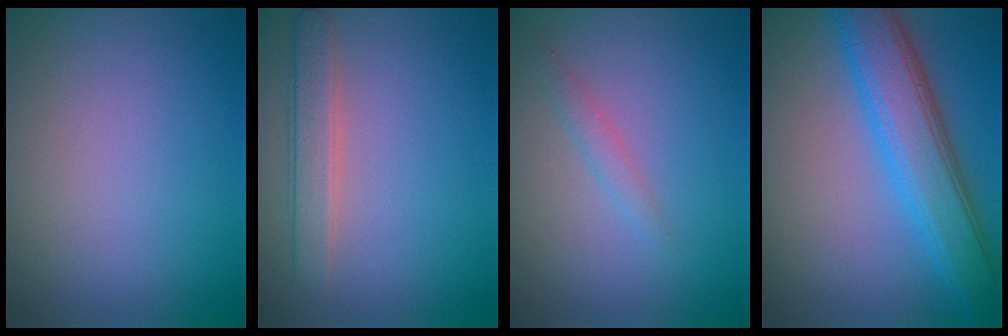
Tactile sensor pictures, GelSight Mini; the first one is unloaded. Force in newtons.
{"total": 2.6, "press": 2.6, "slide": 0.1}
{"total": 1.2, "press": 1.2, "slide": 0.0}
{"total": 7.0, "press": 7.0, "slide": 0.1}